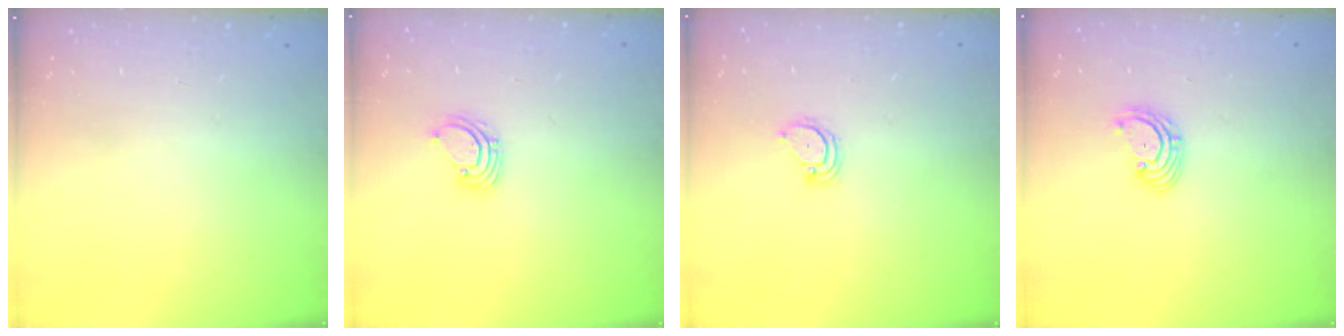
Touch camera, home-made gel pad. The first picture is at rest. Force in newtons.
{"total": 2.3, "press": 2.3, "slide": 0.2}
{"total": 3.9, "press": 3.9, "slide": 0.2}
{"total": 2.9, "press": 2.9, "slide": 0.1}